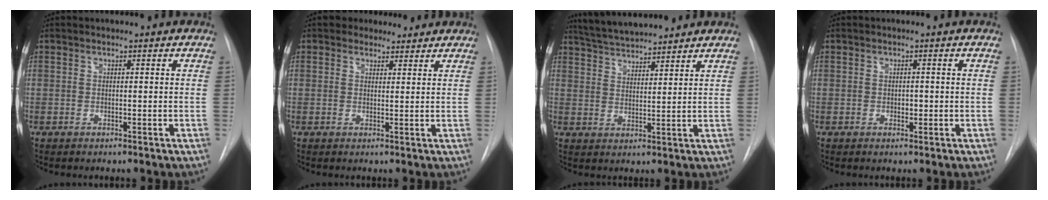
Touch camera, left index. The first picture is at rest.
{"total": 3.9, "force": [3.3, 2.1, 0.2], "torque": [0.008, 0.010, 0.041]}
{"total": 9.5, "force": [8.9, 1.1, 3.2], "torque": [-0.059, 0.025, 0.150]}
{"total": 1.0, "force": [-0.2, 0.7, 0.7], "torque": [-0.009, 0.001, -0.002]}